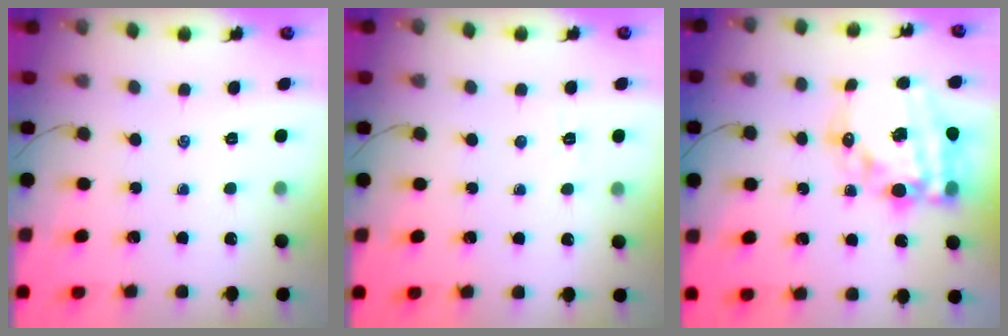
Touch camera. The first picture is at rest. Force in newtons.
{"total": 2.5, "press": 2.4, "slide": 0.7}
{"total": 20.4, "press": 19.9, "slide": 4.4}